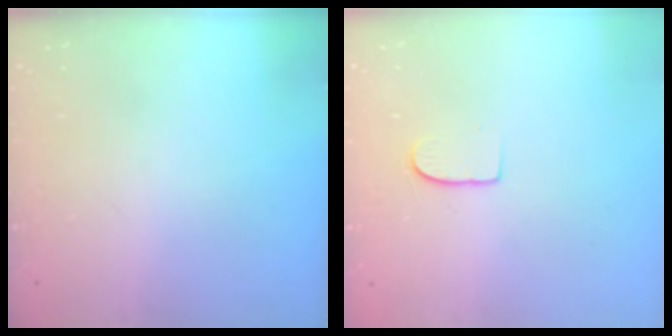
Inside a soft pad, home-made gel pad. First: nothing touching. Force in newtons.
{"total": 6.6, "press": 6.6, "slide": 0.7}